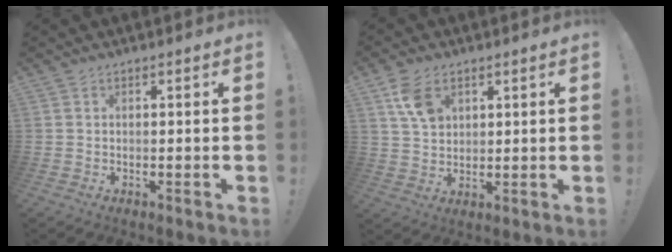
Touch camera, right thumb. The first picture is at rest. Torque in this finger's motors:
{"motor_torque": [0.06, 0.12, 0.36, 0.77, 0.06]}